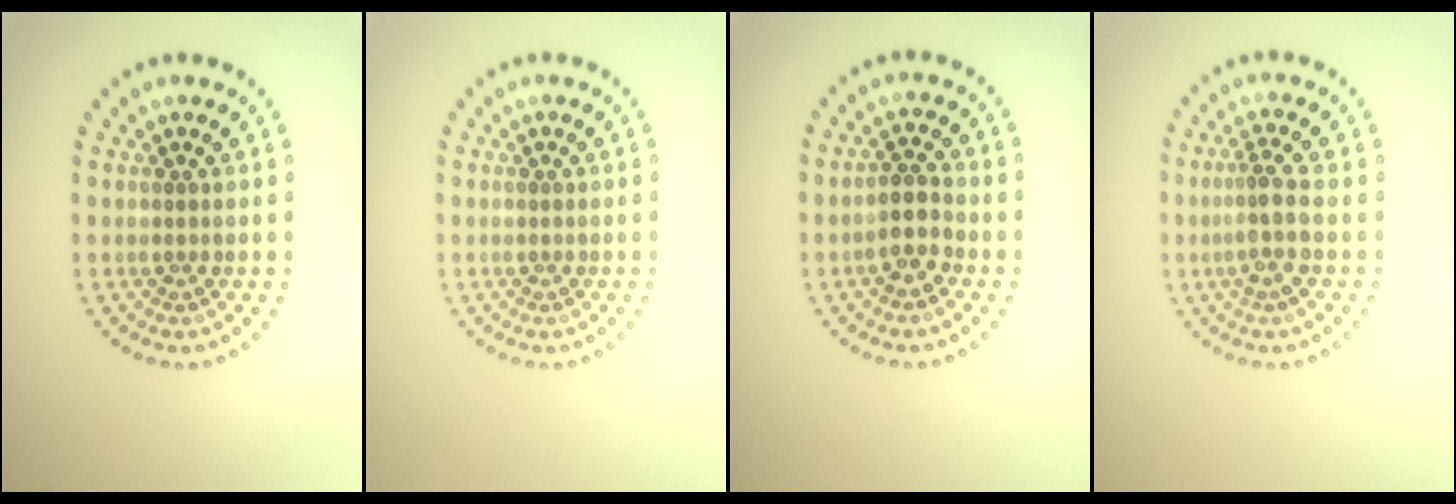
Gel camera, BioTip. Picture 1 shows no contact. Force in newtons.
{"total": 0.0}
{"total": 2.6, "press": 2.3, "slide": 1.2}
{"total": 2.6, "press": 2.0, "slide": 1.6}